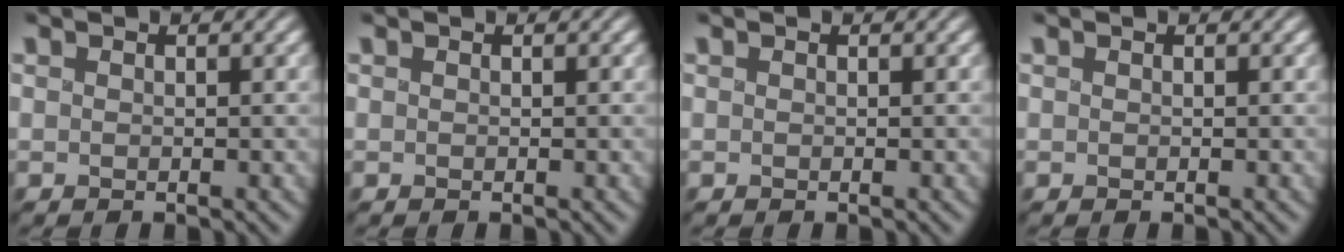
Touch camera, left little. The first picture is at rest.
{"total": 0.0}
{"total": 0.0}
{"total": 0.0}